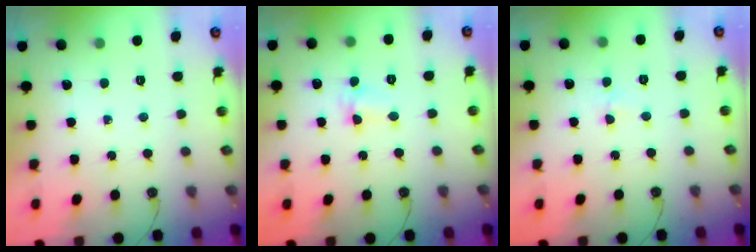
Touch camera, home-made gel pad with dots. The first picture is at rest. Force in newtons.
{"total": 1.7, "press": 1.6, "slide": 0.6}
{"total": 3.6, "press": 1.5, "slide": 3.3}